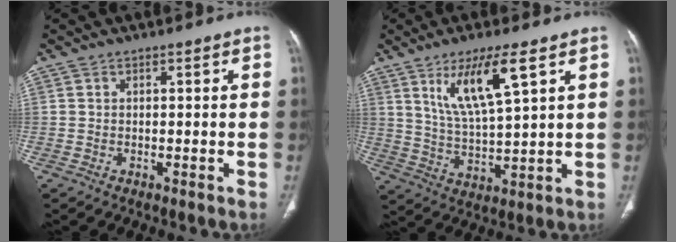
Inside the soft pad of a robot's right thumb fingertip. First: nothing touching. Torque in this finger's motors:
{"motor_torque": [-0.08, 0.25, 1.02, 0.22, 0.20]}